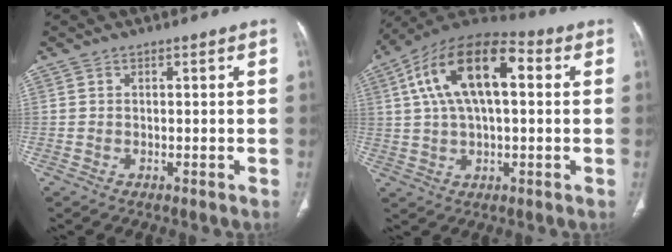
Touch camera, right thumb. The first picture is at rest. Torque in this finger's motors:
{"motor_torque": [-0.46, 3.61, 1.96, 0.16, 0.63]}